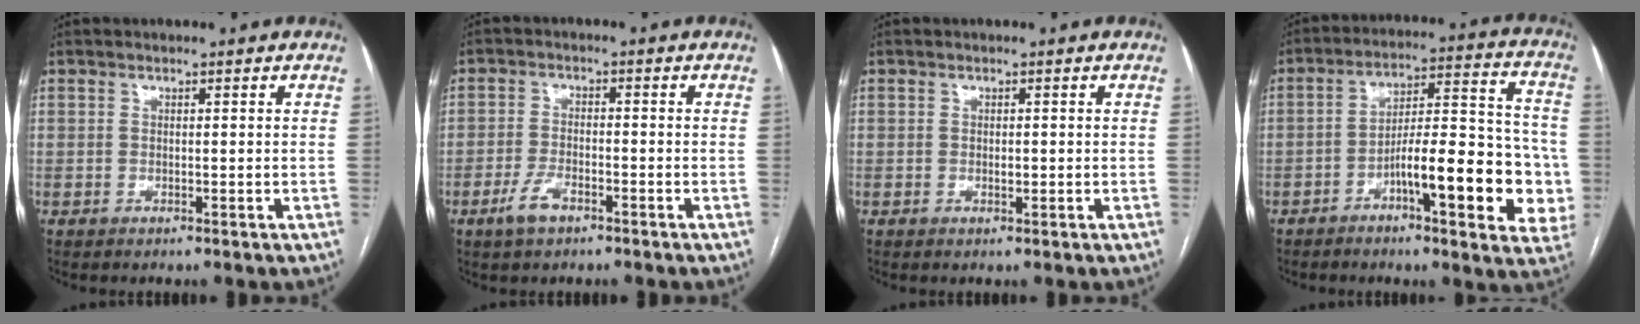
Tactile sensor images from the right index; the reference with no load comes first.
{"total": 4.2, "force": [-2.7, 1.7, 2.8], "torque": [-0.061, 0.000, -0.048]}
{"total": 1.0, "force": [-0.1, 0.5, 0.8], "torque": [-0.015, 0.000, -0.001]}
{"total": 17.4, "force": [-5.5, 4.1, 15.9], "torque": [-0.205, 0.028, -0.075]}